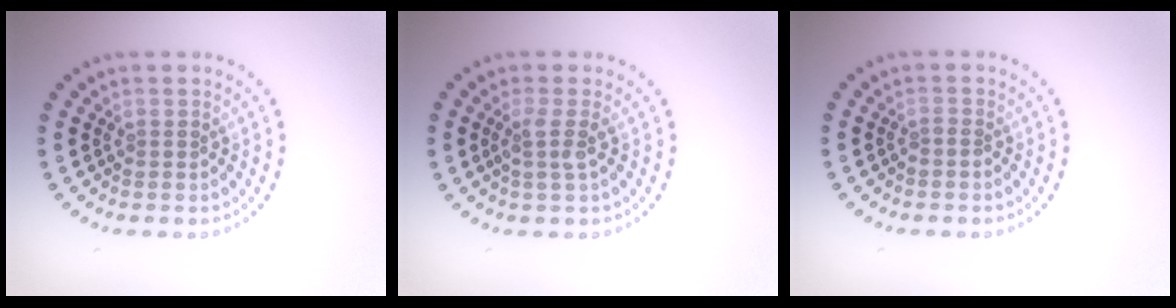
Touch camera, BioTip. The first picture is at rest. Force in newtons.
{"total": 1.7, "press": 1.2, "slide": 1.2}
{"total": 0.5, "press": 0.3, "slide": 0.5}